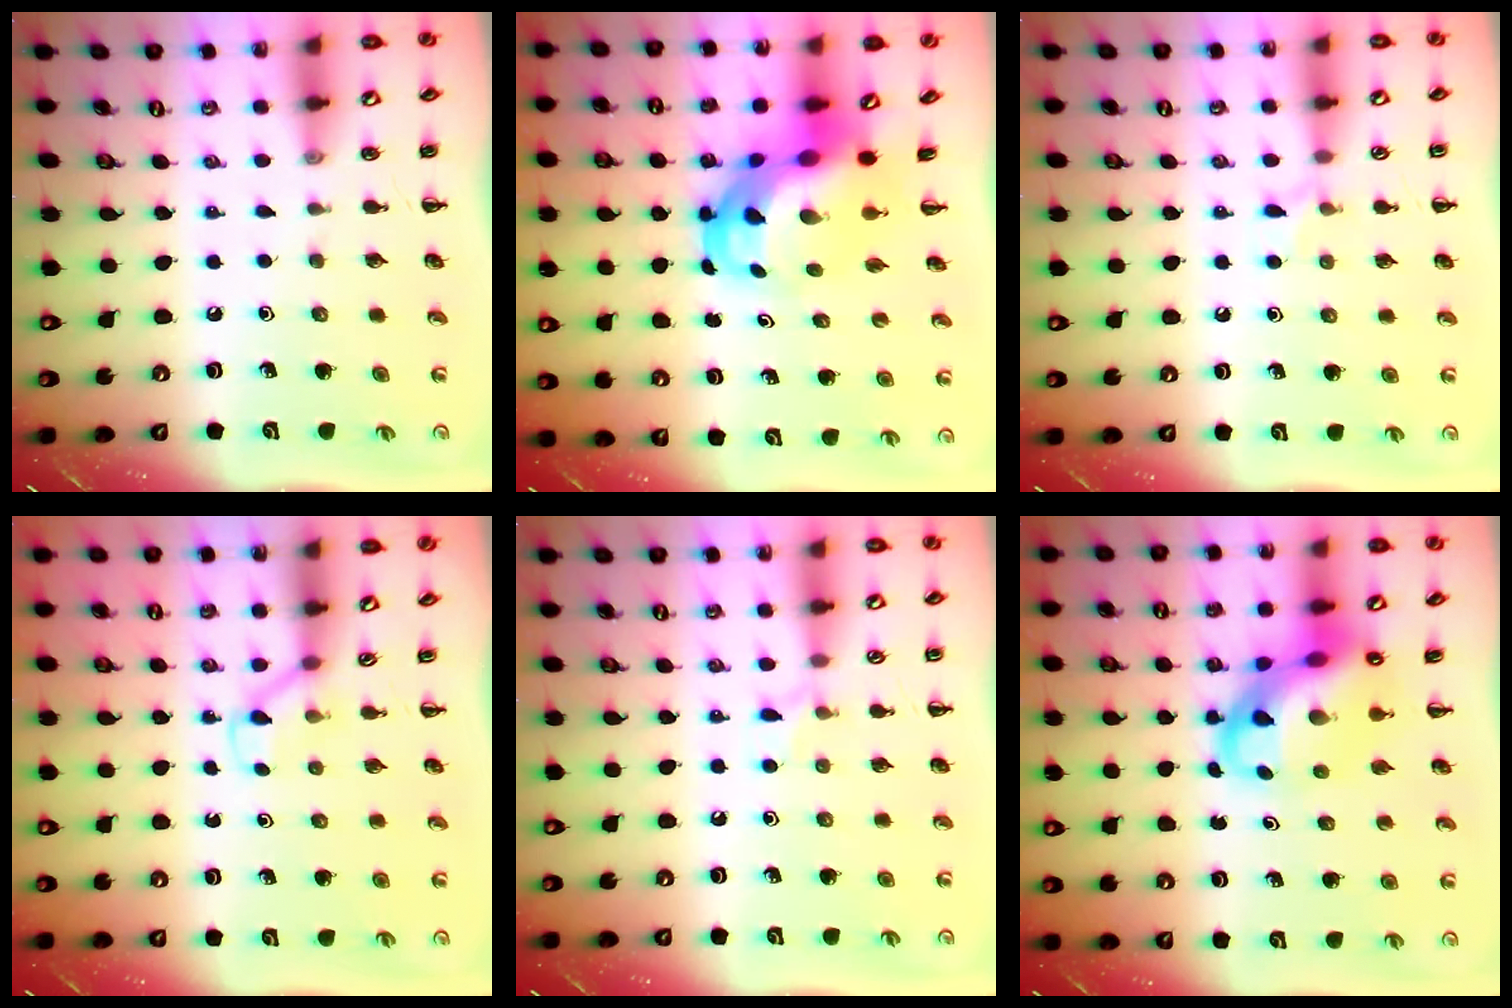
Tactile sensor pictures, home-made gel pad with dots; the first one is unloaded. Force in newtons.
{"total": 9.2, "press": 8.9, "slide": 2.4}
{"total": 5.5, "press": 5.1, "slide": 2.1}
{"total": 3.0, "press": 2.8, "slide": 1.1}
{"total": 5.5, "press": 5.1, "slide": 2.1}
{"total": 11.1, "press": 10.7, "slide": 3.0}